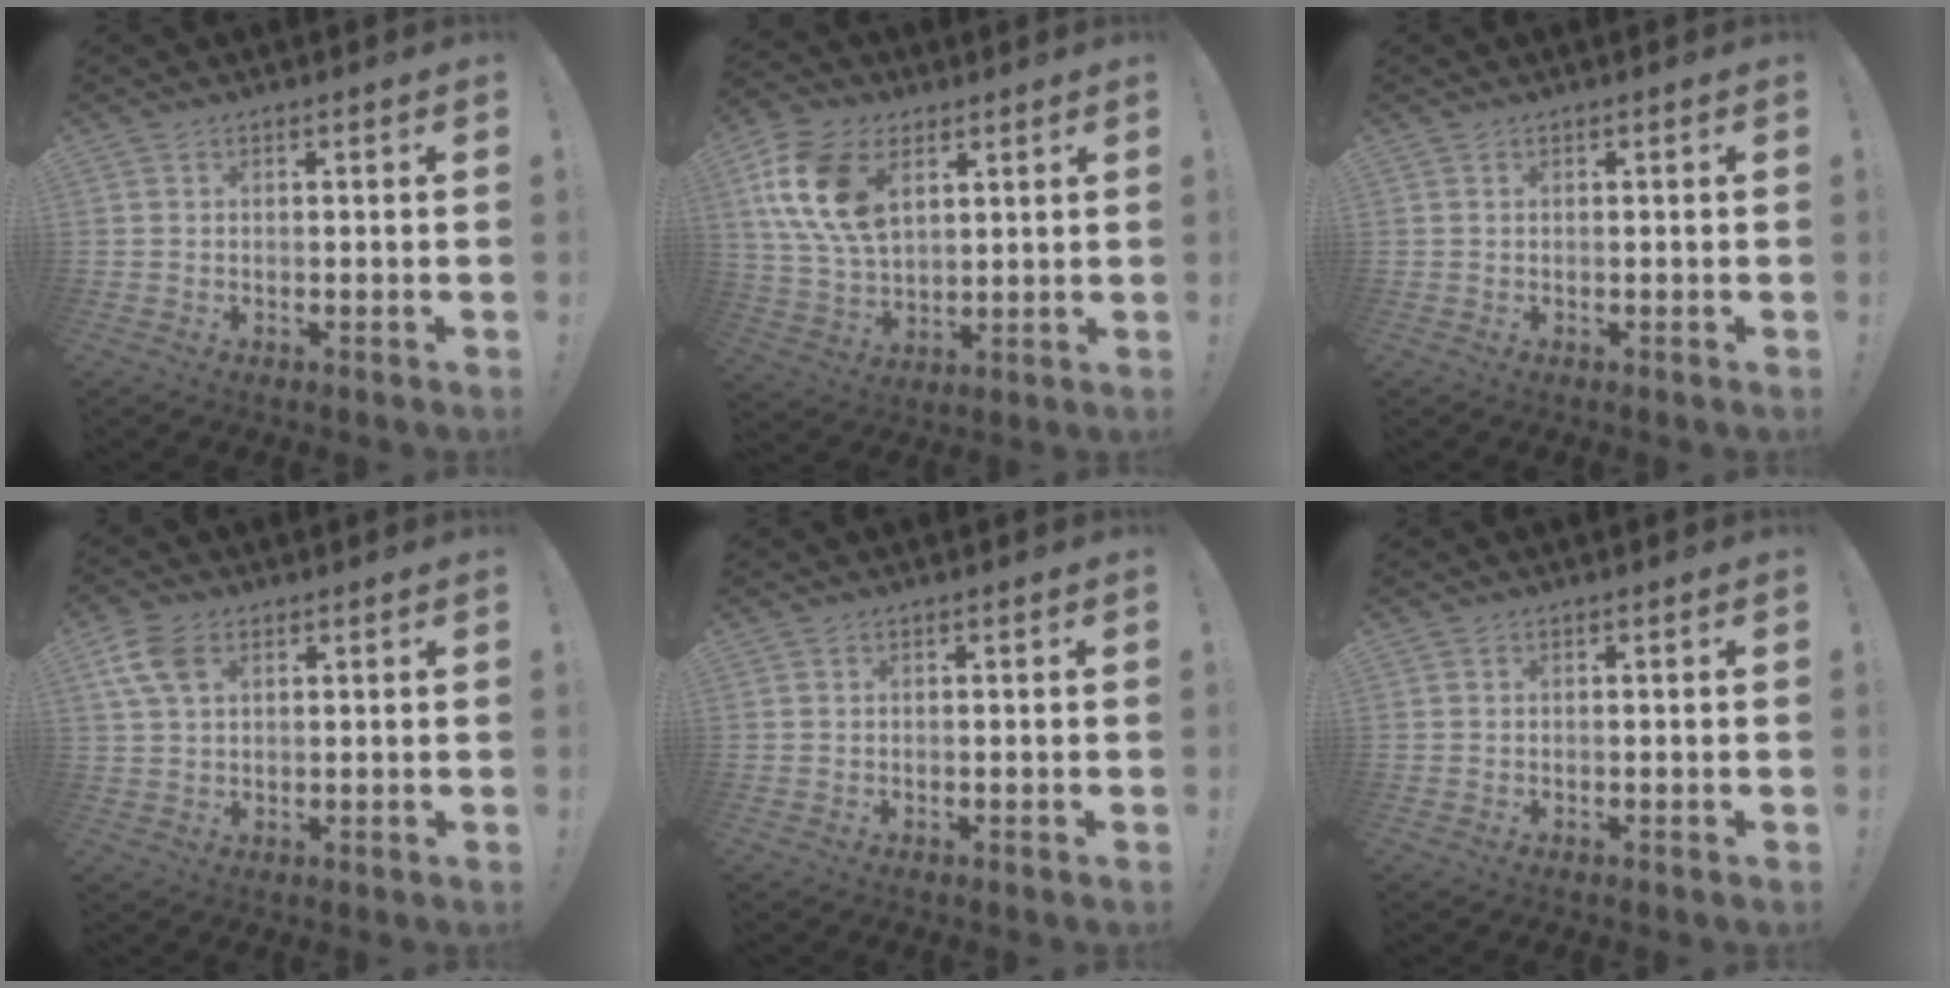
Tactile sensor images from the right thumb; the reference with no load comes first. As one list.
[{"total": 18.5, "force": [6.8, 12.3, 12.1], "torque": [-0.240, -0.016, 0.130]}, {"total": 0.0}, {"total": 8.0, "force": [3.3, 5.1, 5.1], "torque": [-0.091, 0.000, 0.065]}, {"total": 0.0}, {"total": 0.0}]